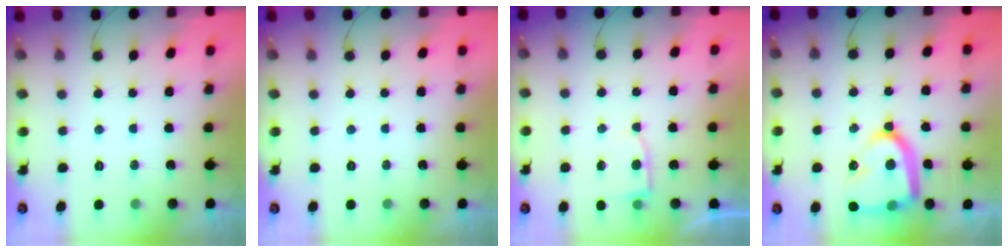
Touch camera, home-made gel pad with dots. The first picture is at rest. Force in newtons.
{"total": 0.0}
{"total": 3.6, "press": 3.6, "slide": 0.3}
{"total": 17.2, "press": 17.2, "slide": 1.6}